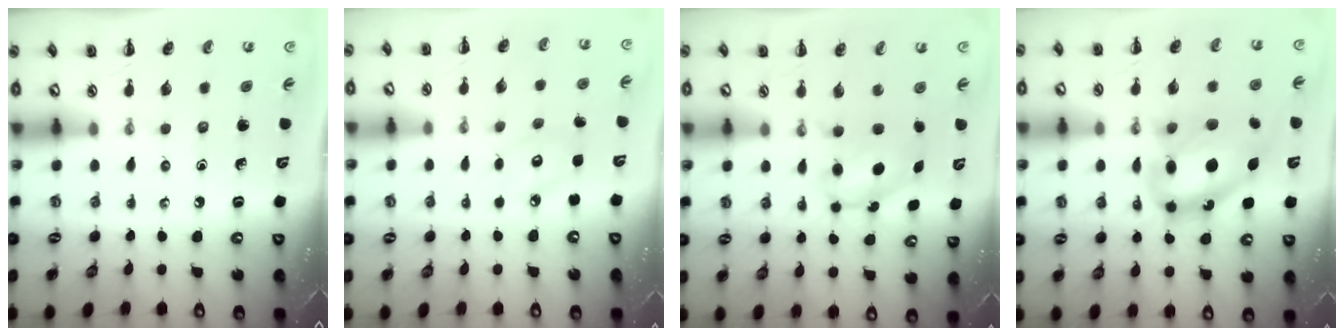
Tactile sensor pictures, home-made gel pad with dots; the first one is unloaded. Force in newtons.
{"total": 4.8, "press": 4.7, "slide": 0.7}
{"total": 5.9, "press": 5.8, "slide": 0.9}
{"total": 14.4, "press": 13.9, "slide": 3.6}